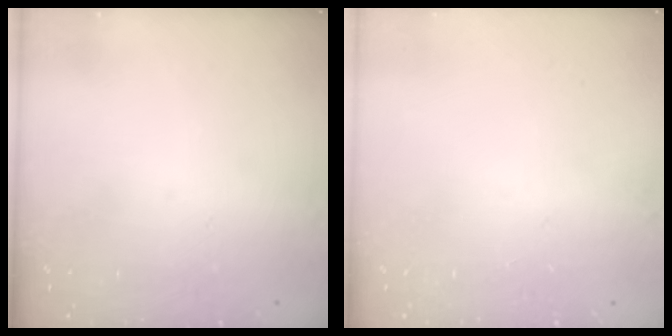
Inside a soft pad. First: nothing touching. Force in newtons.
{"total": 0.0}